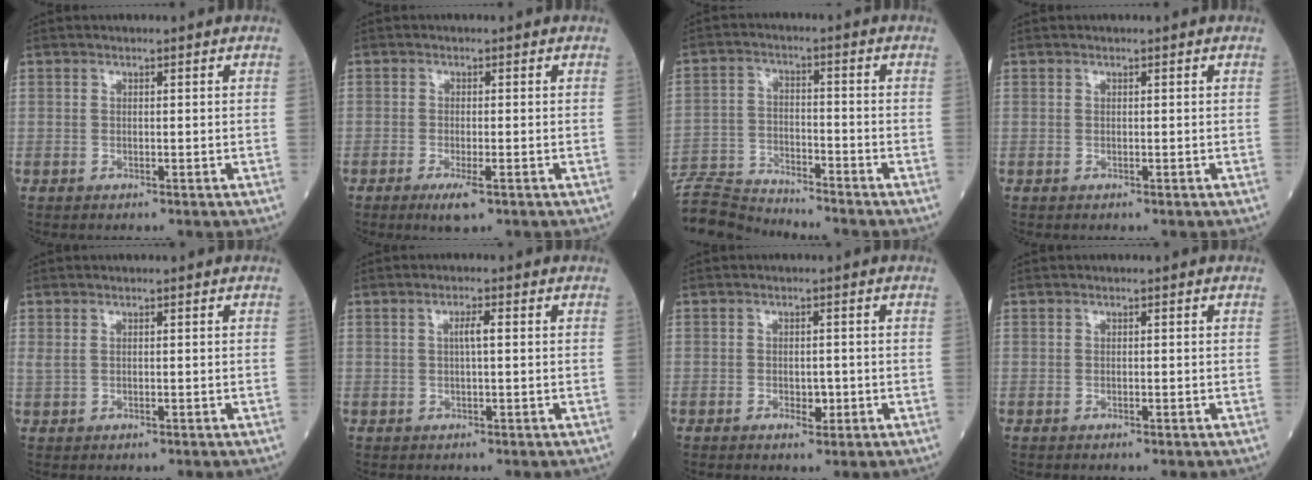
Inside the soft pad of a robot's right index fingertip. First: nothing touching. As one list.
[{"total": 3.2, "force": [-1.7, 0.5, 2.7], "torque": [-0.049, -0.007, -0.027]}, {"total": 8.1, "force": [-8.0, -0.6, -0.5], "torque": [0.003, -0.003, -0.152]}, {"total": 0.0}, {"total": 1.2, "force": [0.4, 0.4, 1.1], "torque": [-0.038, 0.003, 0.014]}, {"total": 2.0, "force": [0.3, 0.1, 2.0], "torque": [-0.037, 0.003, 0.004]}, {"total": 2.2, "force": [-0.7, 1.1, 1.7], "torque": [-0.026, 0.002, -0.007]}, {"total": 0.0}]